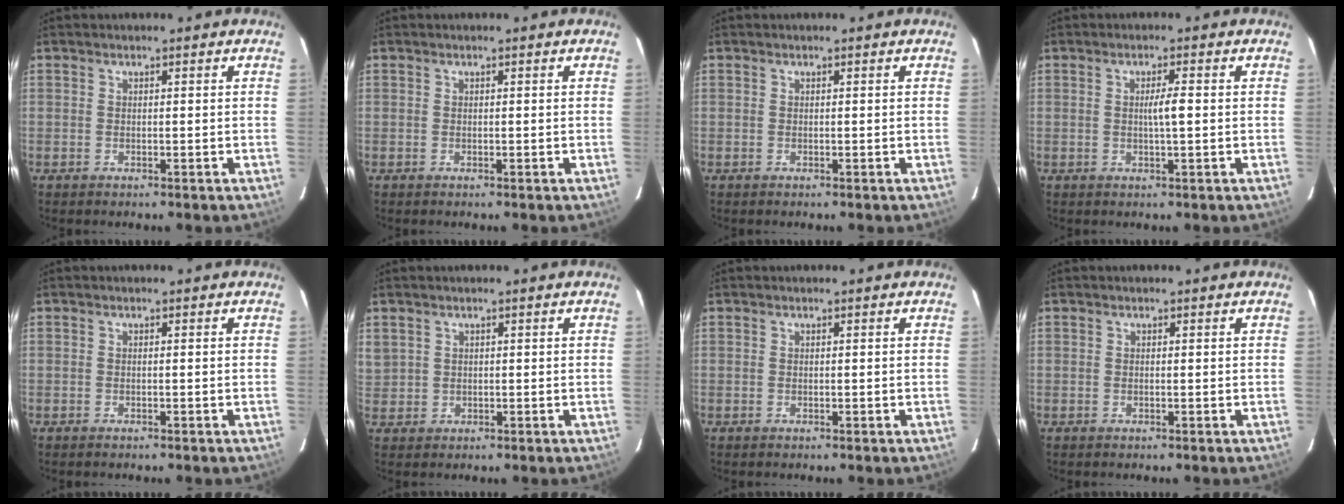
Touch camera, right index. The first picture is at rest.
{"total": 0.0}
{"total": 0.0}
{"total": 2.6, "force": [0.0, 0.0, 2.6], "torque": [-0.047, 0.000, 0.000]}
{"total": 0.6, "force": [-0.5, 0.0, 0.3], "torque": [-0.009, -0.002, -0.008]}
{"total": 3.1, "force": [1.3, 2.7, 0.7], "torque": [-0.020, 0.010, 0.035]}
{"total": 0.0}
{"total": 0.0}